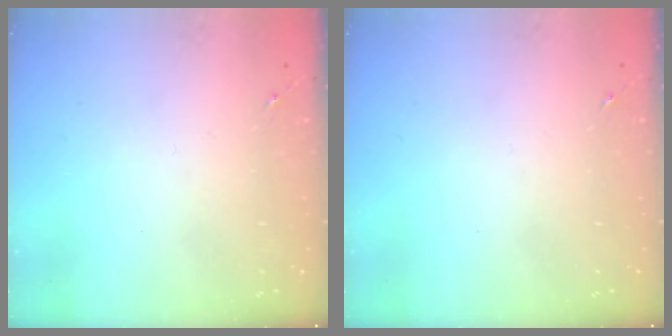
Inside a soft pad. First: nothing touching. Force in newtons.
{"total": 0.0}